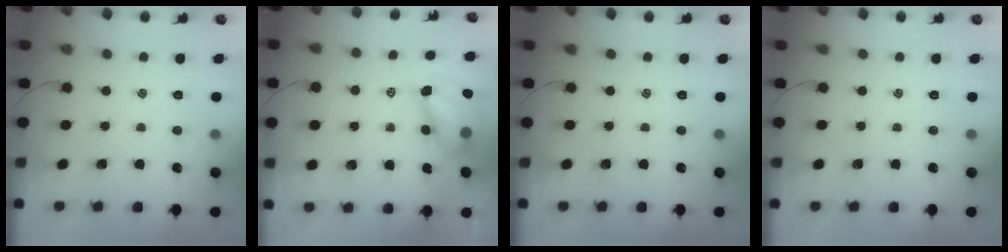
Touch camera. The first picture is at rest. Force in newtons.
{"total": 8.1, "press": 7.9, "slide": 1.9}
{"total": 0.0}
{"total": 0.0}